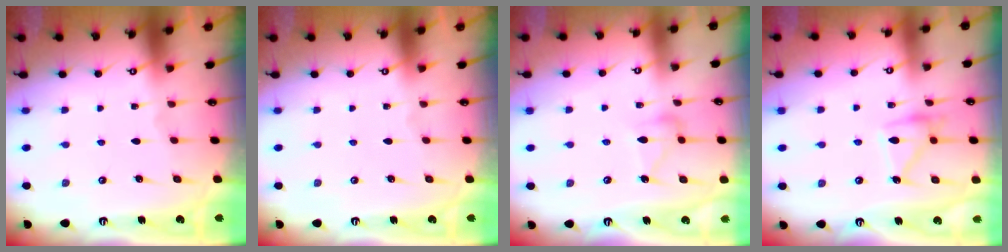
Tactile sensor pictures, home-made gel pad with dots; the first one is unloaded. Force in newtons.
{"total": 0.0}
{"total": 9.5, "press": 9.5, "slide": 0.6}
{"total": 14.6, "press": 14.6, "slide": 0.9}